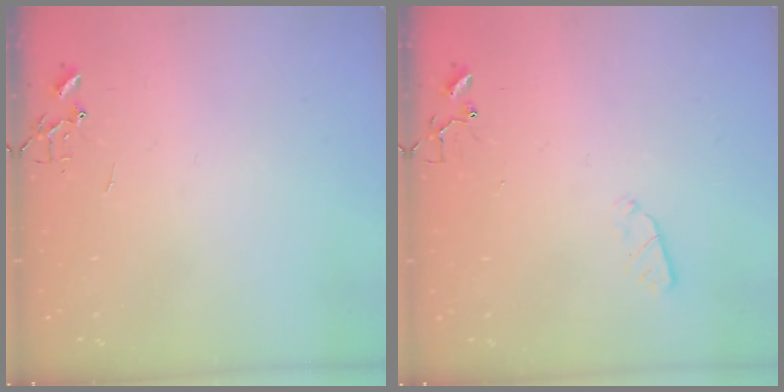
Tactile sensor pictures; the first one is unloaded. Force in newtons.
{"total": 3.2, "press": 3.1, "slide": 0.5}